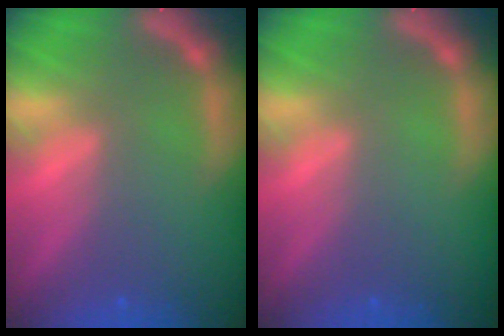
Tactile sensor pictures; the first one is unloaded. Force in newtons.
{"total": 0.0}